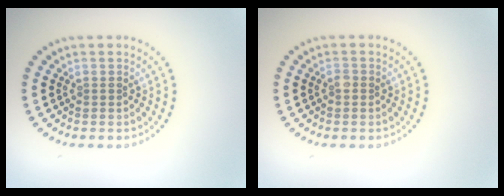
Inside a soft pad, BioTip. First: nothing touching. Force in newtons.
{"total": 0.5, "press": 0.4, "slide": 0.3}